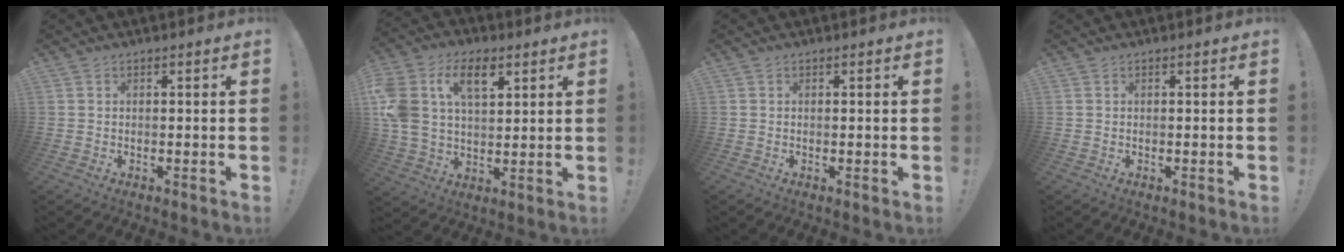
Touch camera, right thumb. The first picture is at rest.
{"total": 15.3, "force": [6.6, 9.7, 9.9], "torque": [-0.198, -0.015, 0.120]}
{"total": 0.0}
{"total": 0.0}